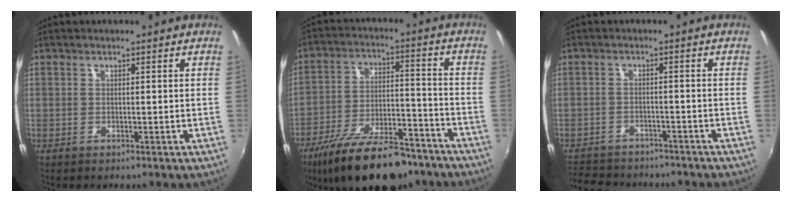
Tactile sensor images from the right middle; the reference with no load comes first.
{"total": 21.7, "force": [-16.5, 7.6, 12.0], "torque": [-0.219, -0.021, -0.249]}
{"total": 11.3, "force": [-9.8, 4.3, 3.7], "torque": [-0.101, -0.006, -0.148]}